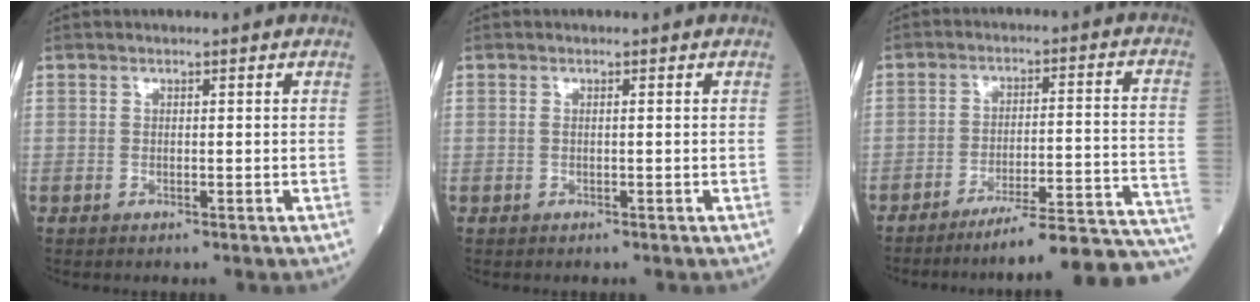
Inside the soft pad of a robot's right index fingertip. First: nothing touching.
{"total": 0.6, "force": [0.1, 0.0, 0.5], "torque": [-0.016, 0.001, 0.002]}
{"total": 20.0, "force": [-18.2, -0.8, 8.1], "torque": [-0.040, 0.014, -0.243]}